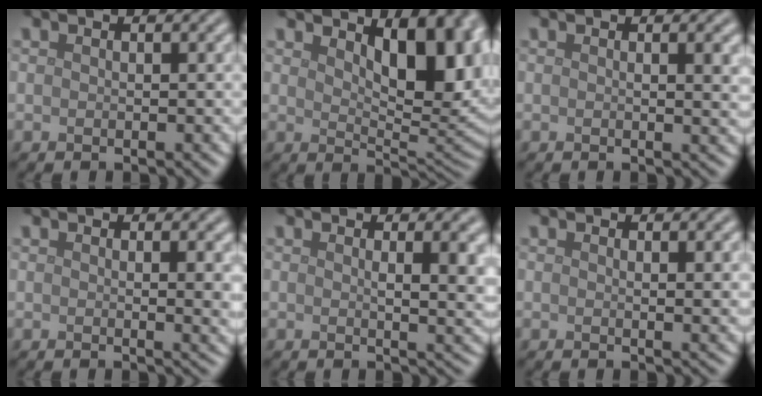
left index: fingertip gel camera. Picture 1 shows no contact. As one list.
[{"total": 9.3, "force": [3.4, 4.4, 7.5], "torque": [-0.099, -0.003, 0.049]}, {"total": 2.6, "force": [0.6, 0.8, 2.4], "torque": [-0.024, 0.002, 0.006]}, {"total": 2.8, "force": [0.9, 0.9, 2.5], "torque": [-0.024, -0.002, 0.013]}, {"total": 4.7, "force": [1.2, 1.5, 4.2], "torque": [-0.042, 0.000, 0.019]}, {"total": 2.0, "force": [0.9, 0.6, 1.7], "torque": [-0.015, 0.001, 0.011]}]